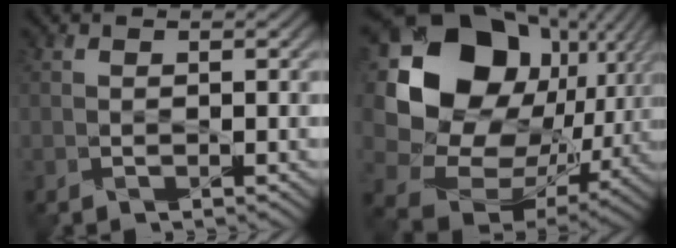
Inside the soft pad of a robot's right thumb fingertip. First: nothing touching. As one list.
[{"total": 20.9, "force": [4.6, 16.1, 12.6], "torque": [-0.277, -0.012, 0.106]}]